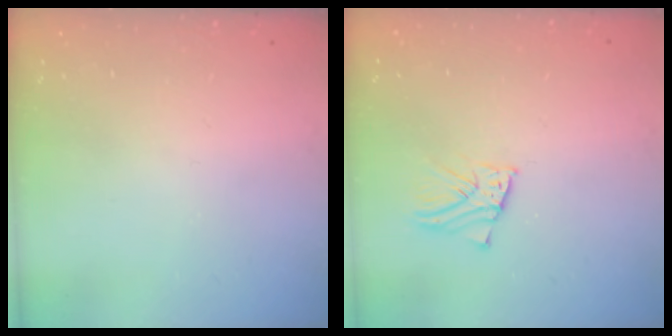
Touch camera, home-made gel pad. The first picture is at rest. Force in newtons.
{"total": 3.9, "press": 3.9, "slide": 0.2}